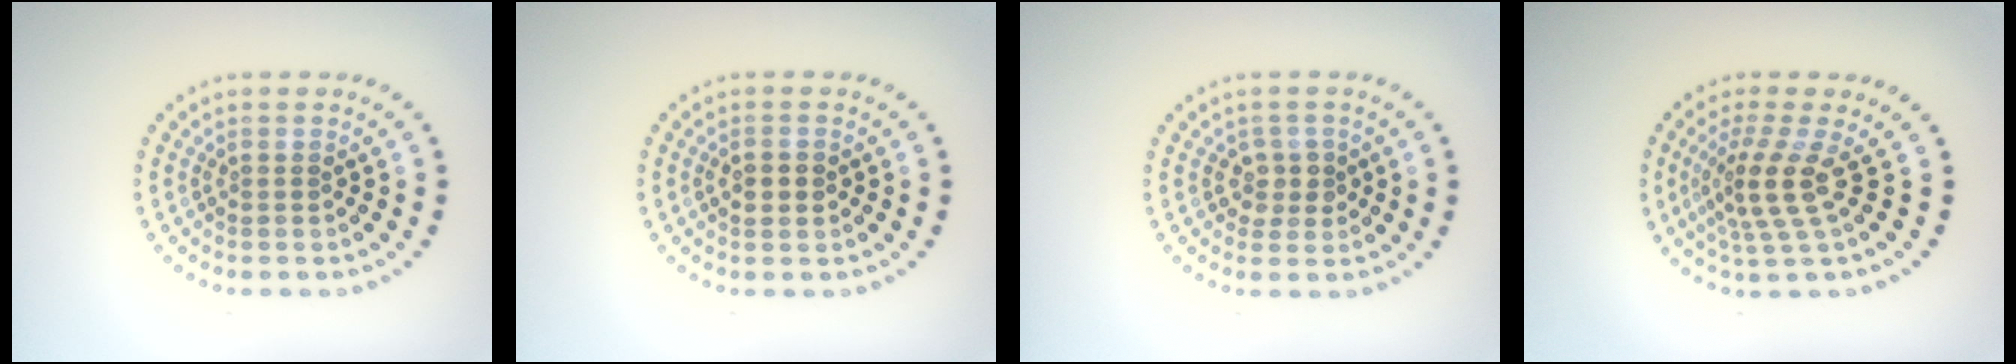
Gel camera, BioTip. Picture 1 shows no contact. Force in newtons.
{"total": 2.1, "press": 2.1, "slide": 0.1}
{"total": 1.8, "press": 1.7, "slide": 0.5}
{"total": 3.8, "press": 2.7, "slide": 2.6}